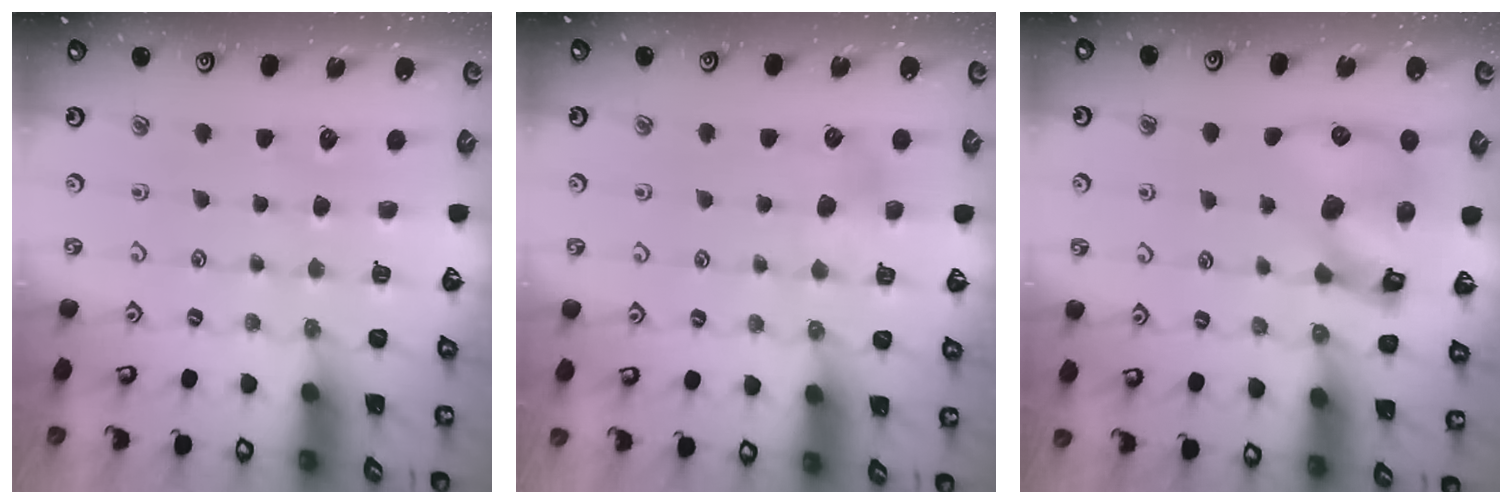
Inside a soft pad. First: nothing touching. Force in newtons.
{"total": 4.2, "press": 4.2, "slide": 0.7}
{"total": 12.8, "press": 12.7, "slide": 1.8}